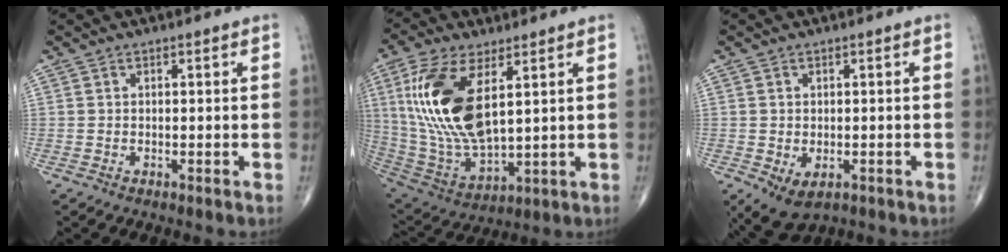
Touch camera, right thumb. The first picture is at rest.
{"total": 19.5, "force": [5.4, 8.8, 16.5], "torque": [-0.344, -0.026, 0.113]}
{"total": 6.0, "force": [-2.1, 3.9, 4.1], "torque": [-0.063, -0.001, -0.021]}